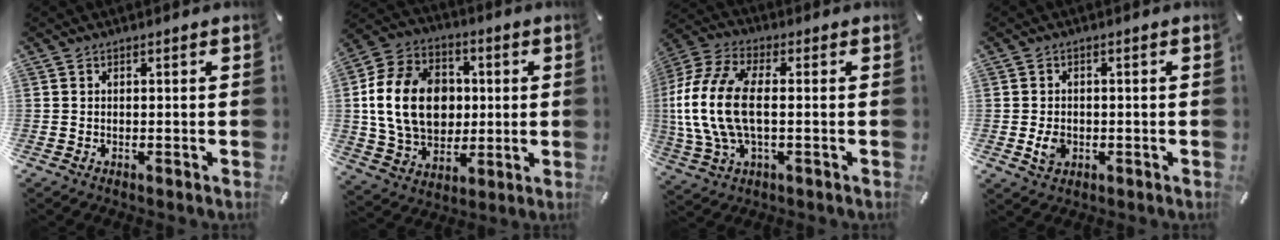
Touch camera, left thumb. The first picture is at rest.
{"total": 18.8, "force": [1.1, 14.8, 11.5], "torque": [-0.239, 0.010, 0.020]}
{"total": 15.6, "force": [-0.2, 8.1, 13.3], "torque": [-0.296, -0.009, -0.005]}
{"total": 3.5, "force": [-0.7, 2.8, 2.0], "torque": [-0.033, 0.000, -0.015]}